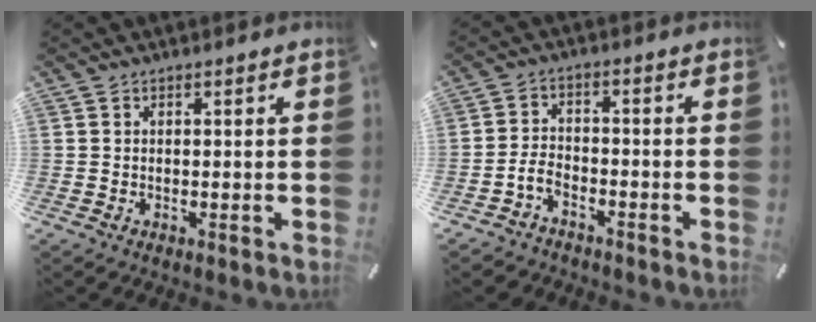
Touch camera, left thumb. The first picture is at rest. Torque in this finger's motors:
{"motor_torque": [-0.52, 0.62, 0.11, 0.15, 0.03]}